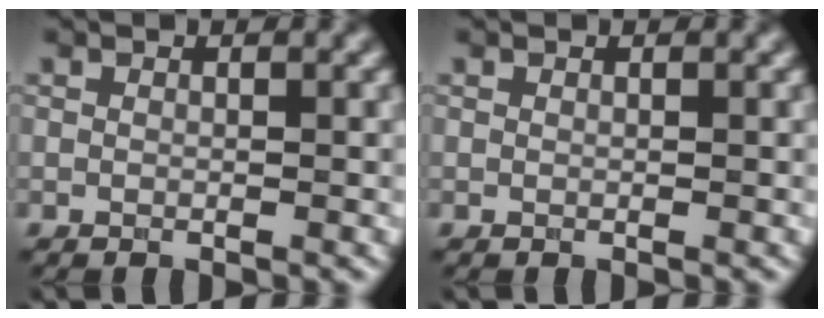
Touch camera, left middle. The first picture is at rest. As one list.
[{"total": 0.0}]